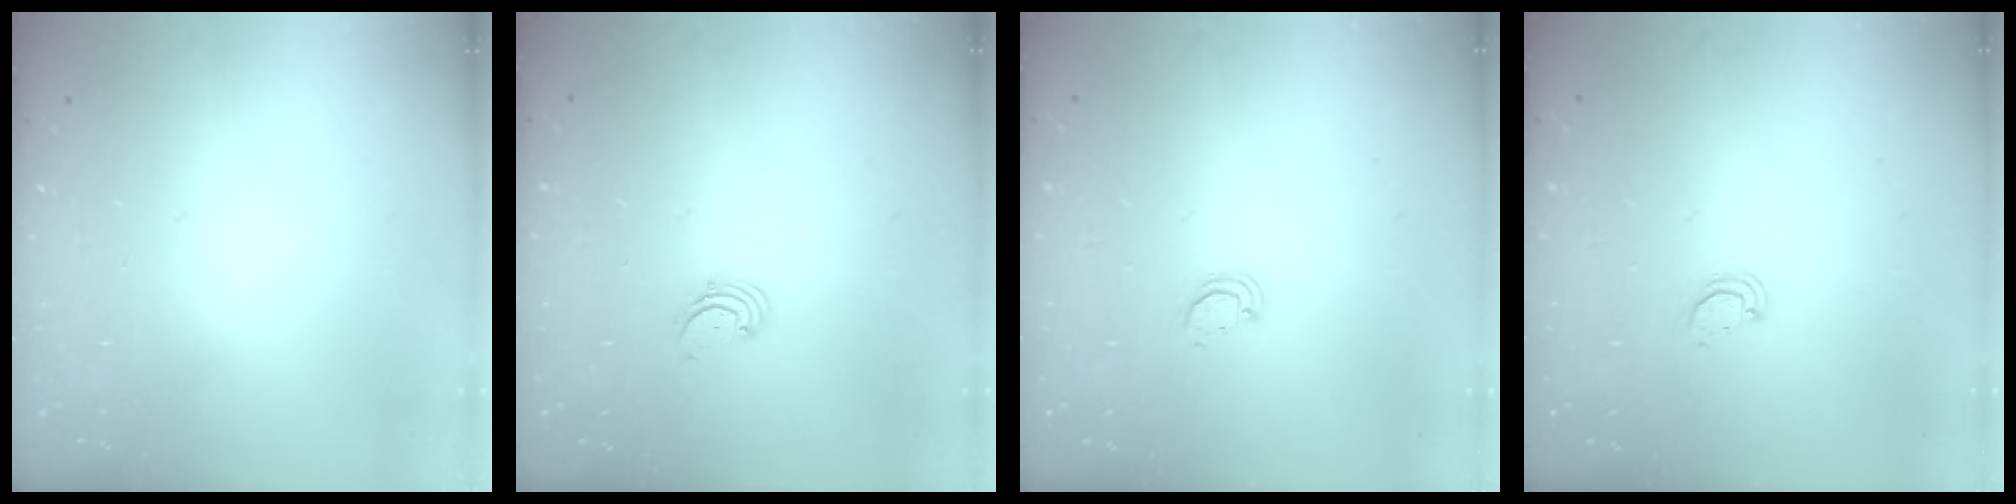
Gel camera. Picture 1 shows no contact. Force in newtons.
{"total": 1.7, "press": 1.6, "slide": 0.2}
{"total": 3.2, "press": 3.1, "slide": 0.3}
{"total": 3.2, "press": 3.1, "slide": 0.3}